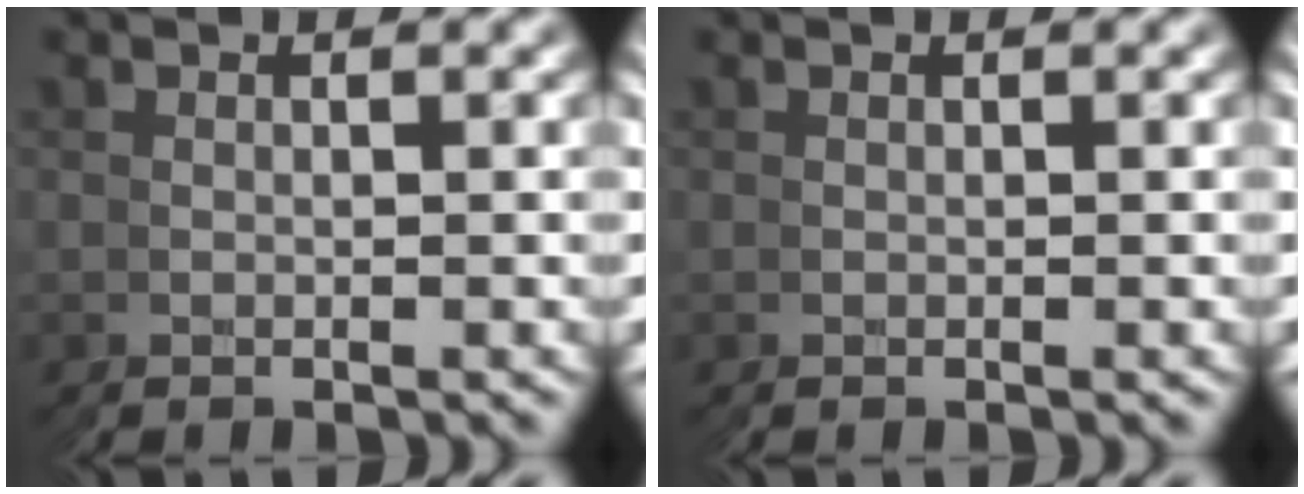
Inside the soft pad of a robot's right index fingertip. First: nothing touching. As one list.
[{"total": 0.0}]